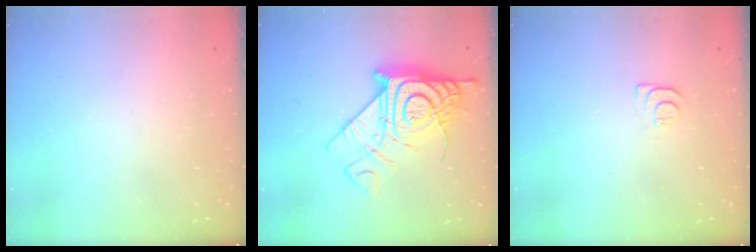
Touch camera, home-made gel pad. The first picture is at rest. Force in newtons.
{"total": 17.9, "press": 17.8, "slide": 1.7}
{"total": 5.6, "press": 5.6, "slide": 0.6}